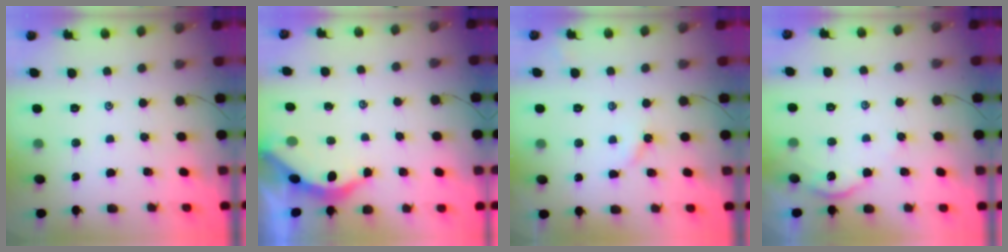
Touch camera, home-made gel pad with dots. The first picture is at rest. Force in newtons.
{"total": 3.8, "press": 3.7, "slide": 0.5}
{"total": 3.0, "press": 3.0, "slide": 0.3}
{"total": 2.8, "press": 2.8, "slide": 0.4}